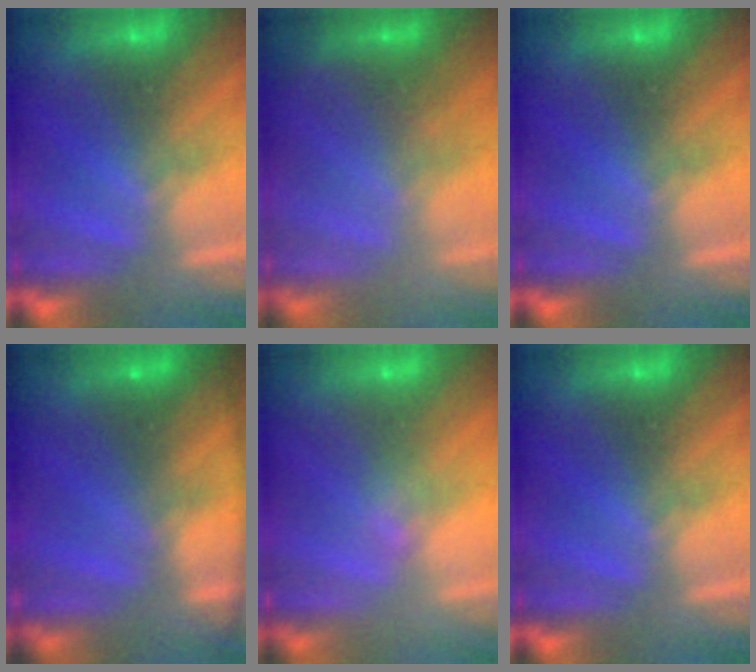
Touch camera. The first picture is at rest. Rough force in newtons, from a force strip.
{"total": 2.2}
{"total": 0.0}
{"total": 8.3}
{"total": 2.4}
{"total": 0.0}